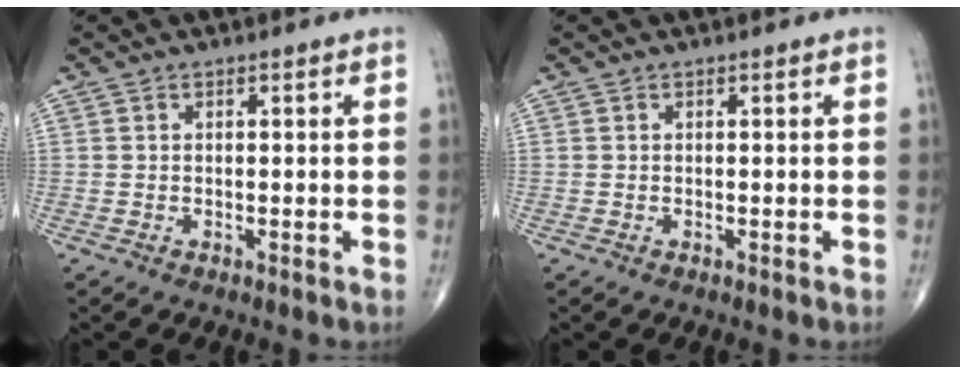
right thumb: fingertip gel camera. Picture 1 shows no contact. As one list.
[{"total": 0.0}]